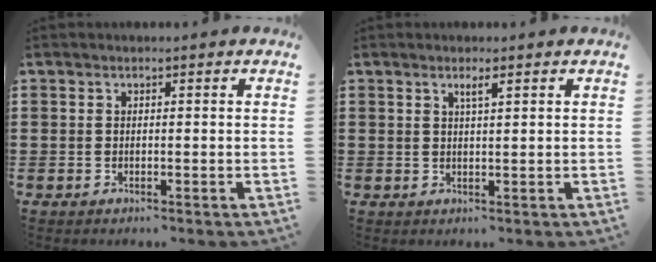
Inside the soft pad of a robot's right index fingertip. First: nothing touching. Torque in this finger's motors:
{"motor_torque": [0.24, -0.20, 0.01, 0.04]}